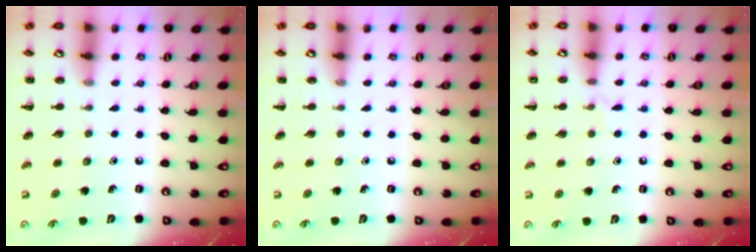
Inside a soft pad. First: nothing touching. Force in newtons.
{"total": 0.0}
{"total": 4.8, "press": 4.5, "slide": 1.6}